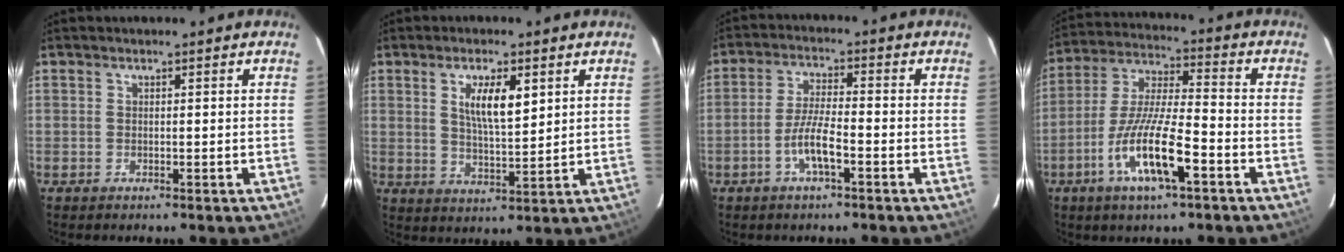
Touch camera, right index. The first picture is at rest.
{"total": 7.3, "force": [2.8, 2.3, 6.3], "torque": [-0.112, -0.001, 0.054]}
{"total": 5.9, "force": [-2.8, 0.9, 5.1], "torque": [-0.104, 0.001, -0.054]}
{"total": 13.8, "force": [-6.4, 2.6, 12.0], "torque": [-0.246, -0.011, -0.123]}